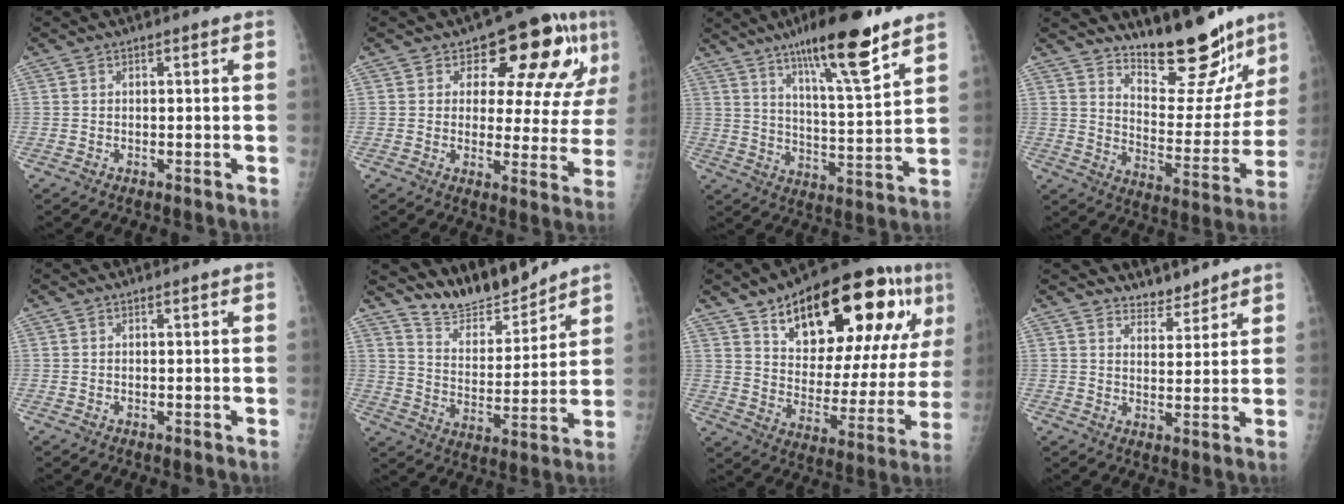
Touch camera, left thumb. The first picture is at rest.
{"total": 15.5, "force": [7.2, 7.7, 11.3], "torque": [-0.095, -0.024, 0.089]}
{"total": 16.1, "force": [10.6, 2.4, 11.9], "torque": [-0.180, -0.061, 0.175]}
{"total": 17.2, "force": [13.9, 5.7, 8.3], "torque": [-0.062, -0.115, 0.210]}
{"total": 0.0}
{"total": 10.6, "force": [10.2, 2.0, 1.9], "torque": [-0.011, -0.071, 0.196]}
{"total": 27.1, "force": [13.3, 10.7, 21.1], "torque": [-0.274, -0.025, 0.207]}
{"total": 4.1, "force": [3.8, 1.3, 0.2], "torque": [0.015, -0.033, 0.065]}